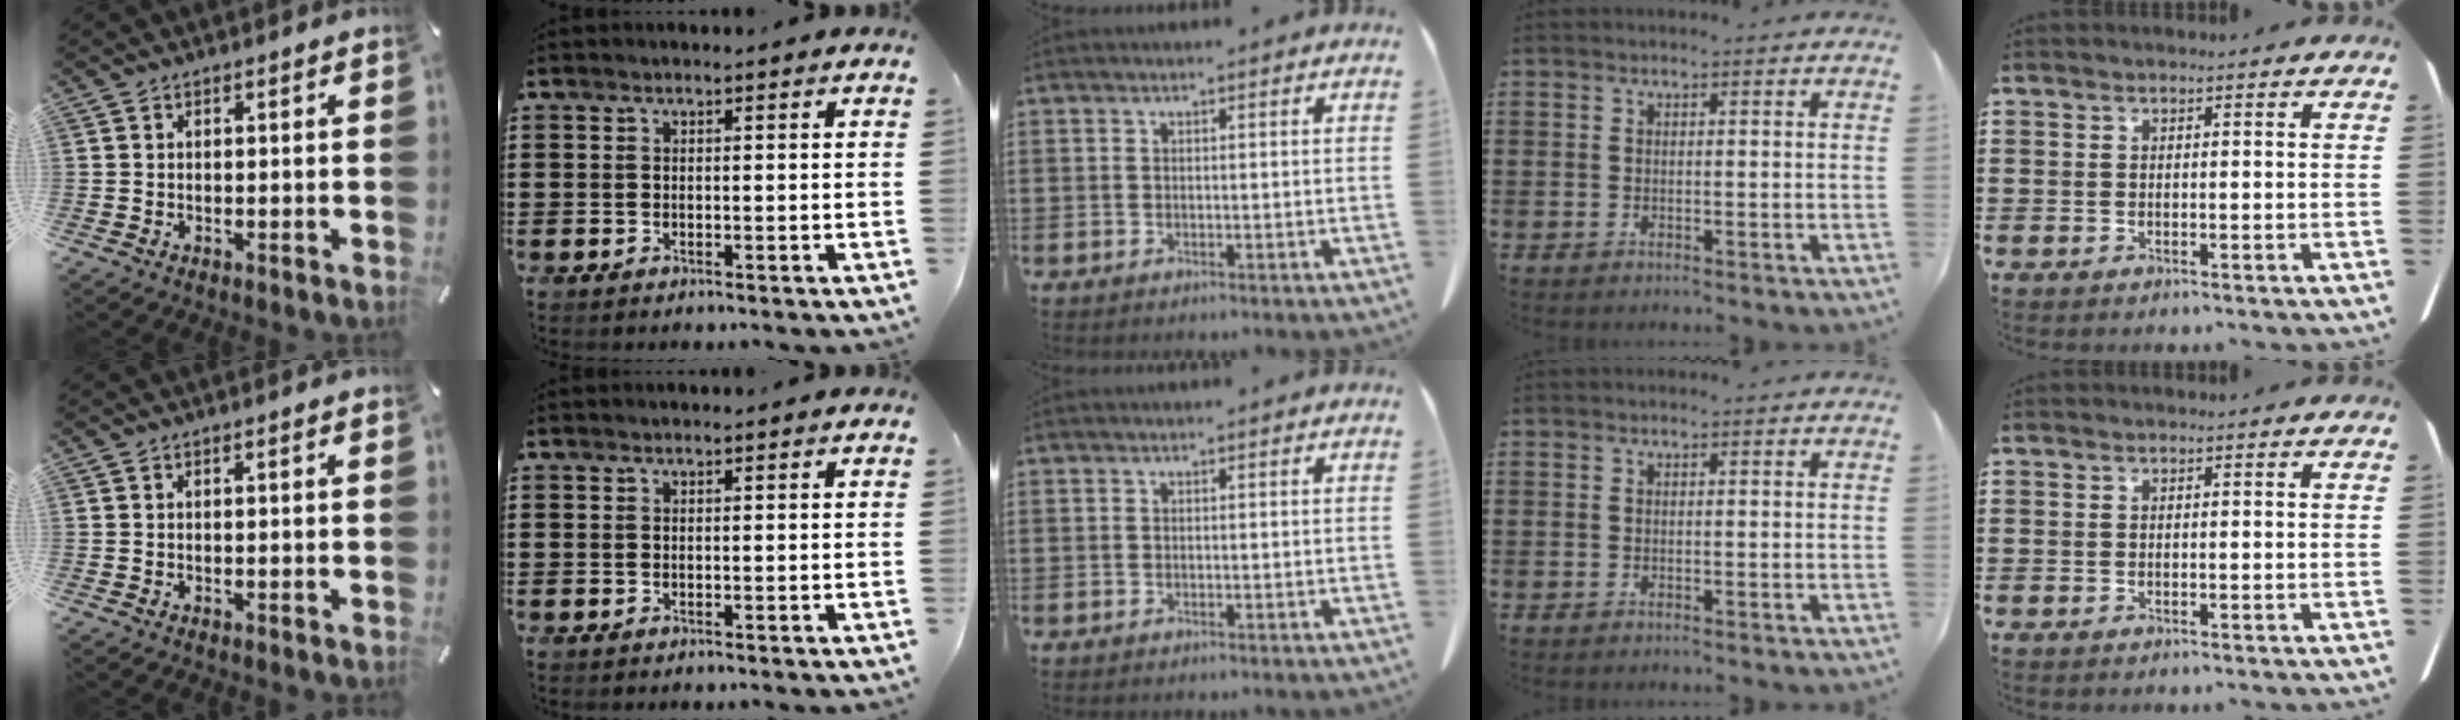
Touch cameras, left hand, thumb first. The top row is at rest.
{"thumb": {"total": 0.5, "force": [0.1, 0.0, 0.5], "torque": [-0.008, 0.000, 0.001]}}